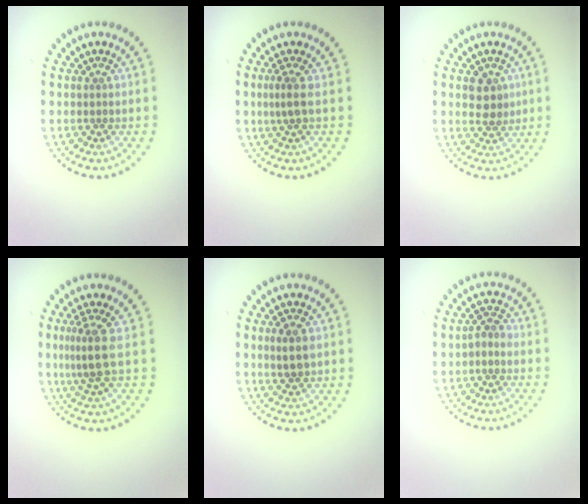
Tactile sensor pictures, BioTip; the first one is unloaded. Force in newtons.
{"total": 1.8, "press": 1.4, "slide": 1.2}
{"total": 2.6, "press": 2.5, "slide": 0.8}
{"total": 2.8, "press": 2.0, "slide": 2.0}
{"total": 2.4, "press": 2.4, "slide": 0.6}
{"total": 1.3, "press": 1.1, "slide": 0.7}